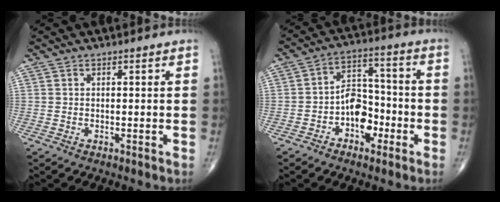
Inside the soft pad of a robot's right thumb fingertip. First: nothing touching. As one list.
[{"total": 8.8, "force": [-3.2, 6.0, 5.7], "torque": [-0.055, 0.043, -0.060]}]